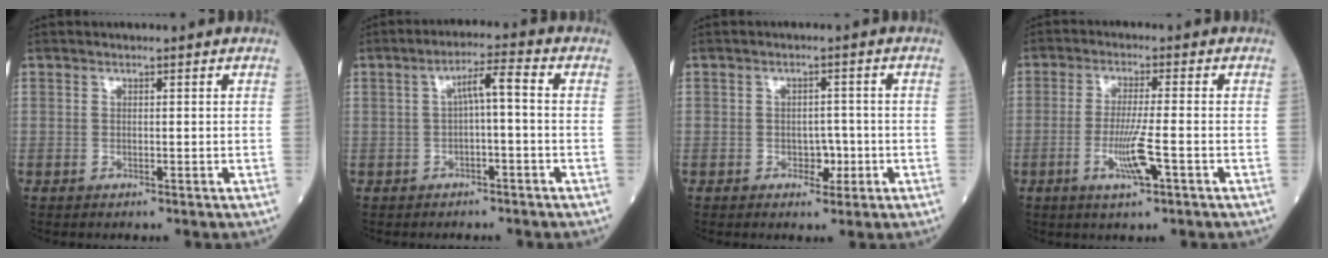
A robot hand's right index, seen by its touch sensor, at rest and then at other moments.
{"total": 4.2, "force": [-0.2, 0.5, 4.1], "torque": [-0.066, 0.019, -0.002]}
{"total": 3.1, "force": [-1.0, 2.1, 2.1], "torque": [-0.021, 0.005, -0.010]}
{"total": 6.2, "force": [-2.2, 0.1, 5.8], "torque": [-0.113, -0.012, -0.039]}